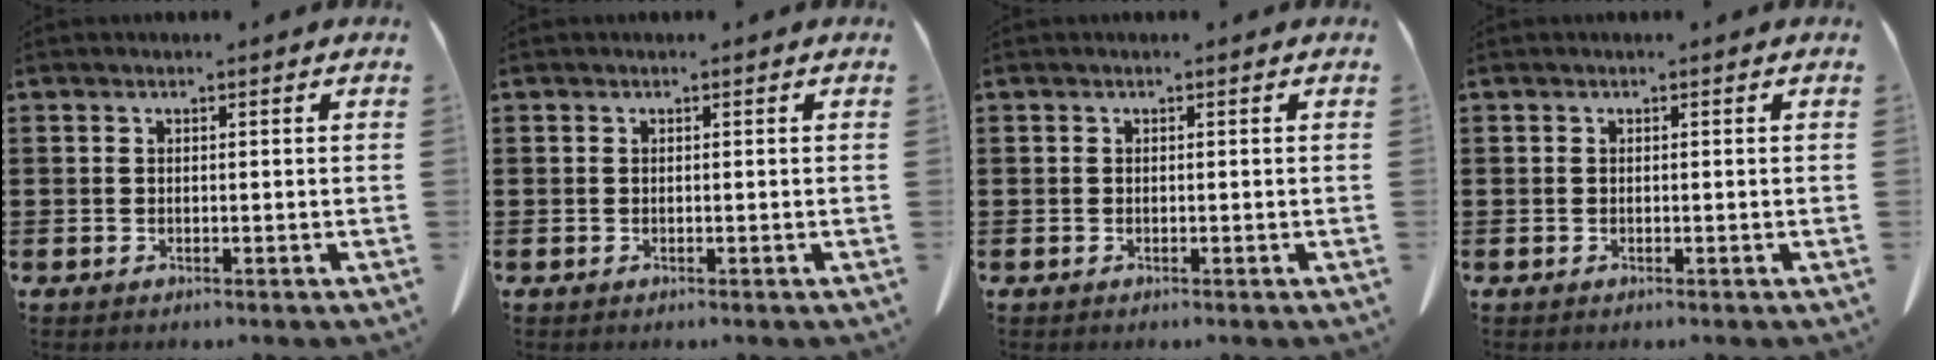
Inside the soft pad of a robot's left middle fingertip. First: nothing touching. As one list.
[{"total": 0.0}, {"total": 0.0}, {"total": 0.0}]